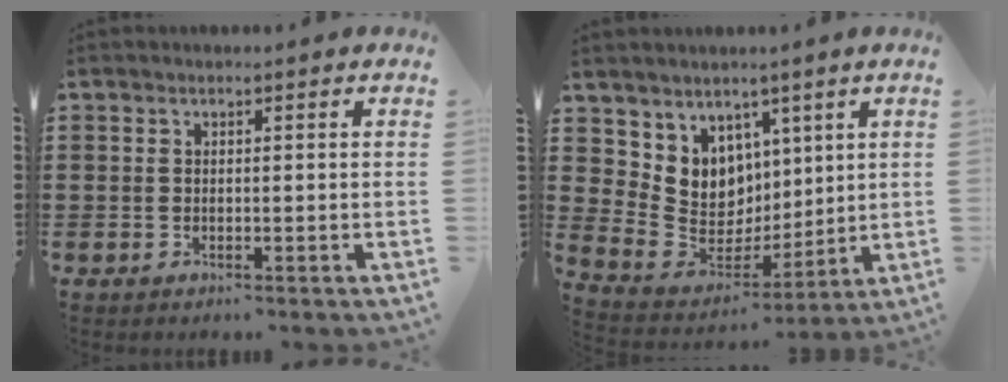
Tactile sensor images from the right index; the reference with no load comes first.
{"total": 7.6, "force": [3.8, 6.6, 0.2], "torque": [-0.049, -0.048, 0.077]}